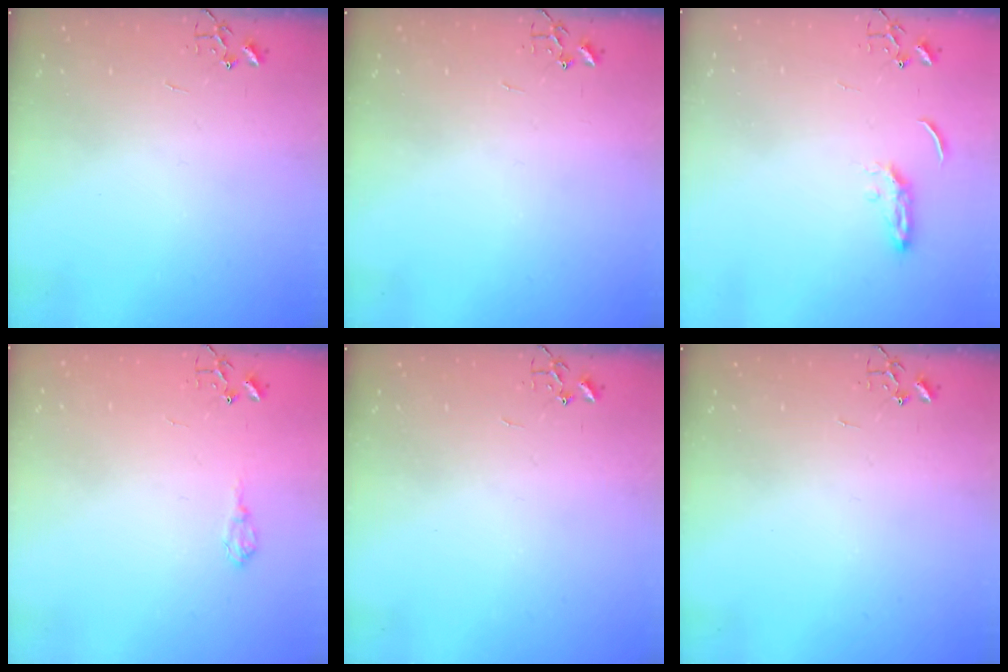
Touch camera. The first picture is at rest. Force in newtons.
{"total": 0.0}
{"total": 3.9, "press": 3.9, "slide": 0.5}
{"total": 6.8, "press": 6.7, "slide": 0.8}
{"total": 0.0}
{"total": 0.0}